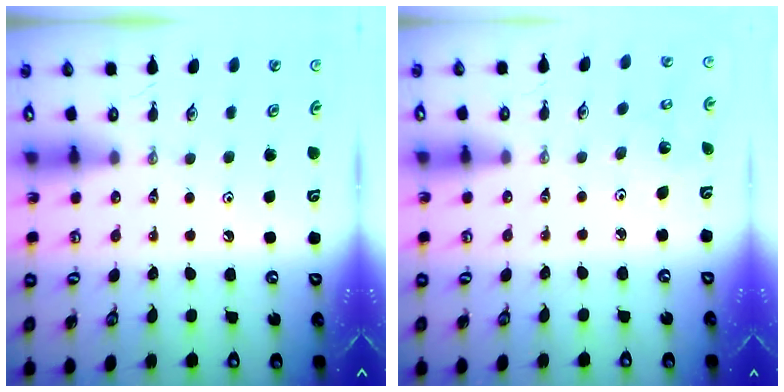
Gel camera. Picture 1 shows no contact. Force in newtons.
{"total": 2.3, "press": 2.3, "slide": 0.2}